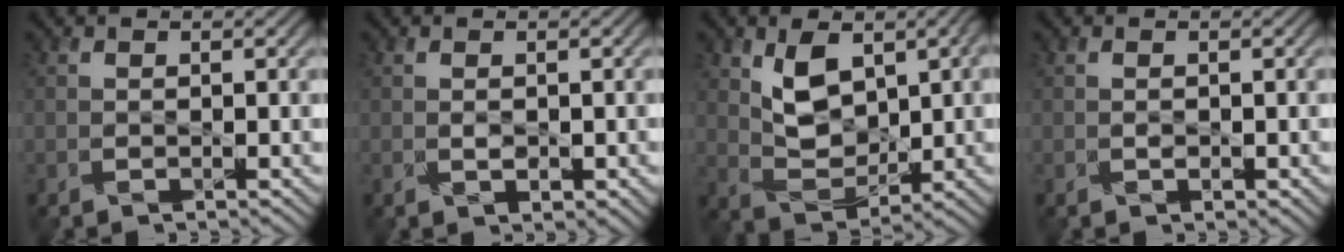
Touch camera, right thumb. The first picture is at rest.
{"total": 1.3, "force": [-0.2, 0.8, 1.1], "torque": [-0.022, -0.001, -0.001]}
{"total": 7.4, "force": [2.8, 4.4, 5.2], "torque": [-0.099, -0.005, 0.053]}
{"total": 0.7, "force": [-0.2, 0.4, 0.5], "torque": [-0.011, 0.001, -0.003]}